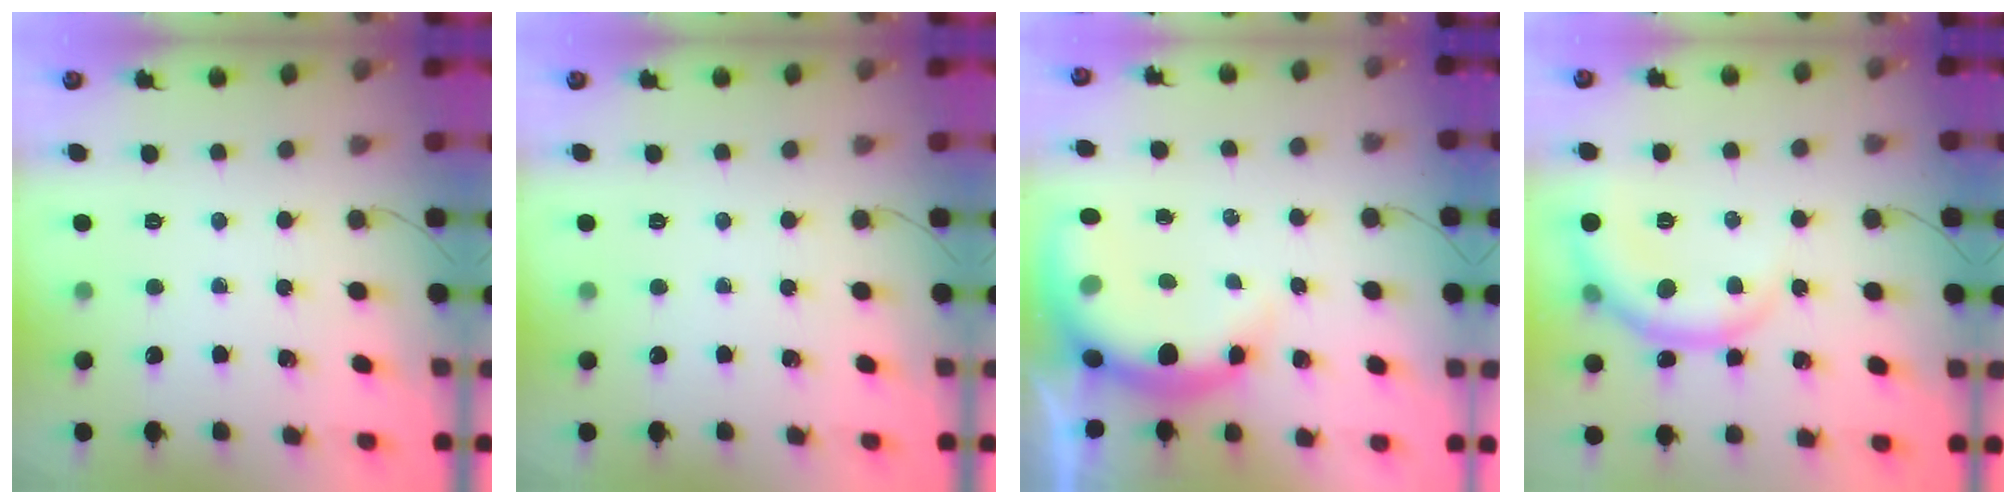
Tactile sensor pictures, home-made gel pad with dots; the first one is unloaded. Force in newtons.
{"total": 0.0}
{"total": 10.5, "press": 10.1, "slide": 2.7}
{"total": 8.8, "press": 8.8, "slide": 0.2}